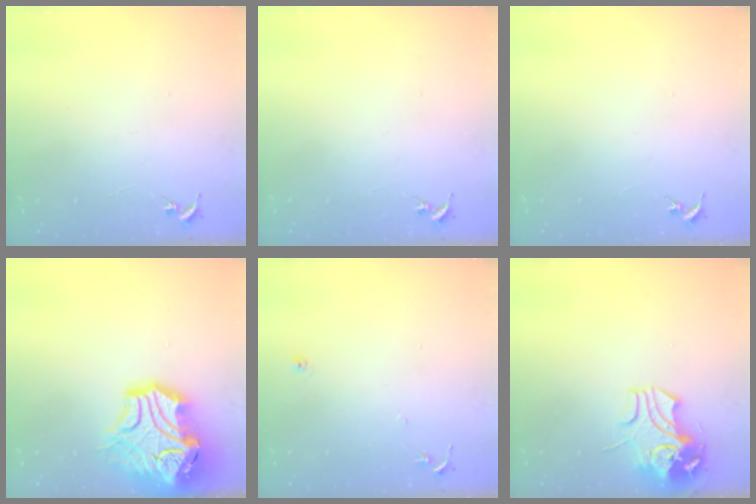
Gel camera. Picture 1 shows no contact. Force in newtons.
{"total": 0.0}
{"total": 0.0}
{"total": 19.5, "press": 19.3, "slide": 2.9}
{"total": 4.6, "press": 4.6, "slide": 0.5}
{"total": 9.6, "press": 9.5, "slide": 1.4}